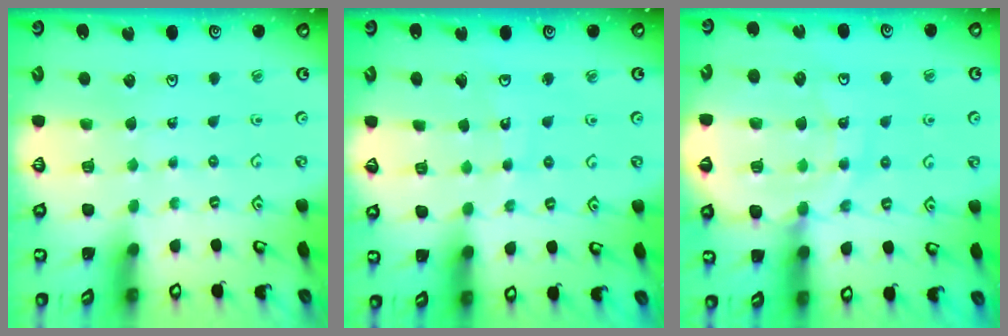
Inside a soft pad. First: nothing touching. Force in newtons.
{"total": 7.1, "press": 7.0, "slide": 0.8}
{"total": 15.0, "press": 14.6, "slide": 3.5}